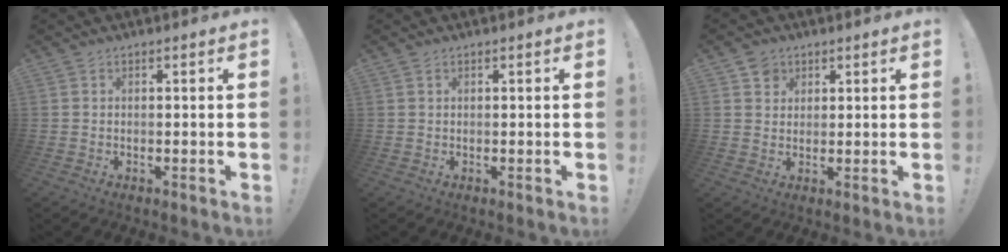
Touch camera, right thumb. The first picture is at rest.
{"total": 0.7, "force": [0.5, 0.5, 0.2], "torque": [-0.004, 0.001, 0.008]}
{"total": 4.4, "force": [2.3, 3.7, 0.7], "torque": [-0.011, -0.007, 0.043]}